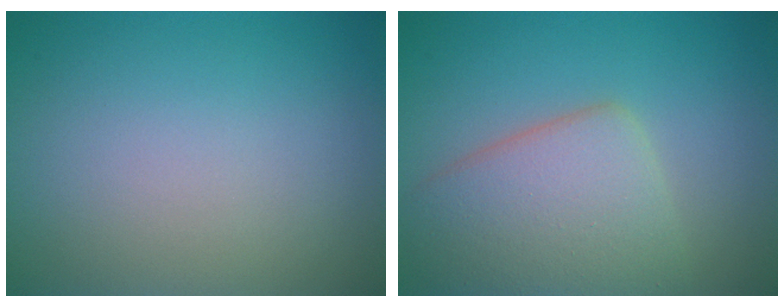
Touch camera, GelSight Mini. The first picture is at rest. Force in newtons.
{"total": 6.2, "press": 6.2, "slide": 0.2}